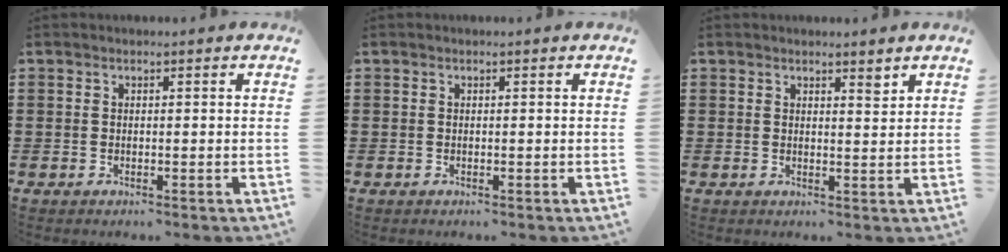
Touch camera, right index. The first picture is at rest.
{"total": 0.0}
{"total": 1.9, "force": [1.6, 0.3, 0.8], "torque": [-0.010, -0.001, 0.028]}